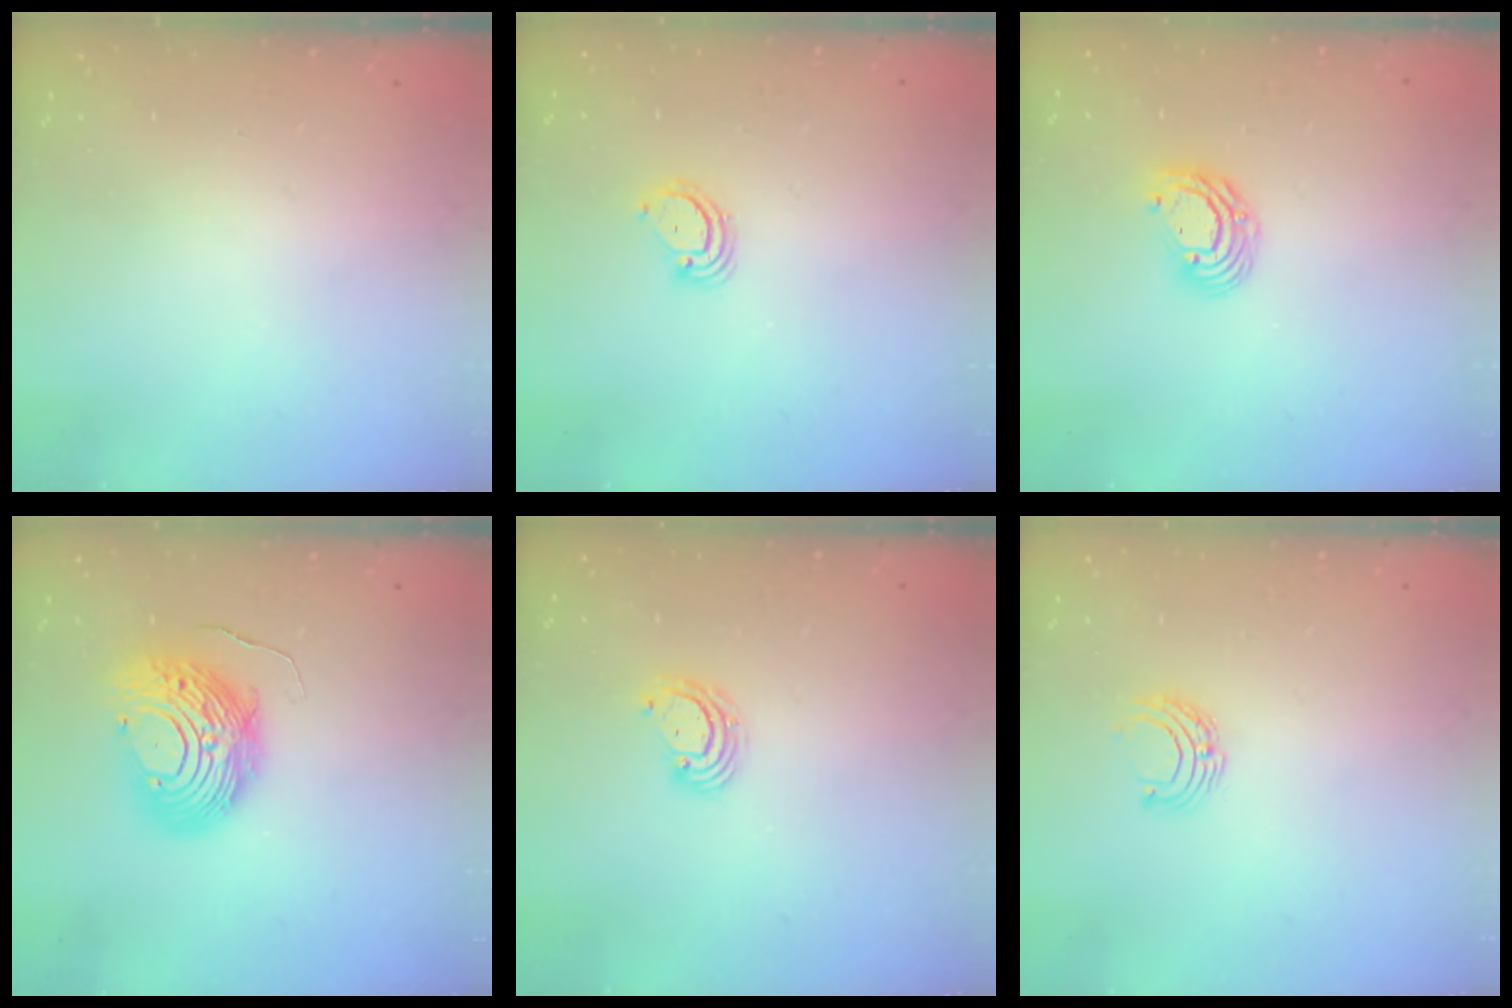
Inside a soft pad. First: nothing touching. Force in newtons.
{"total": 3.6, "press": 3.6, "slide": 0.2}
{"total": 7.0, "press": 7.0, "slide": 0.8}
{"total": 12.2, "press": 12.2, "slide": 1.2}
{"total": 3.9, "press": 3.9, "slide": 0.1}
{"total": 5.2, "press": 5.2, "slide": 0.5}